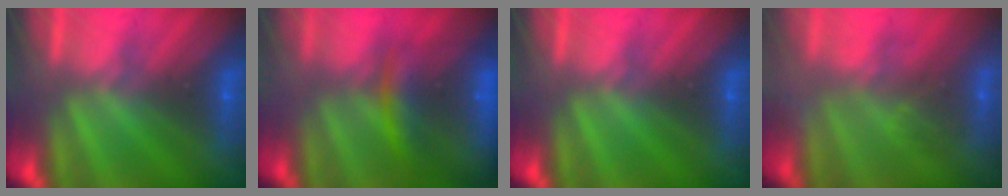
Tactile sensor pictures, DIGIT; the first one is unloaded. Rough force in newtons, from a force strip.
{"total": 7.4}
{"total": 0.0}
{"total": 2.8}